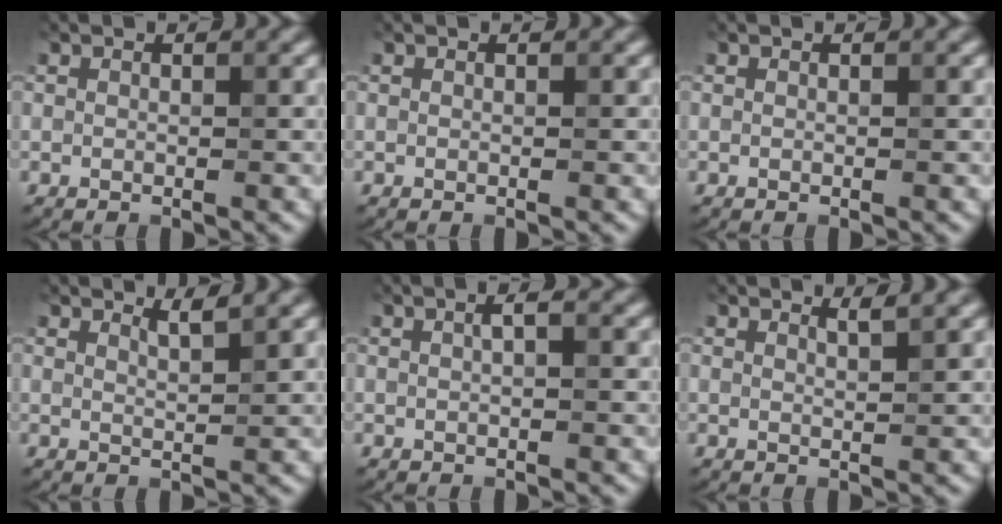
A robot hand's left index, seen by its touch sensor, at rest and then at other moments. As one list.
[{"total": 0.0}, {"total": 0.0}, {"total": 1.5, "force": [1.3, 0.3, 0.7], "torque": [-0.003, 0.002, 0.019]}, {"total": 1.0, "force": [0.2, 0.2, 1.0], "torque": [-0.020, 0.007, 0.005]}, {"total": 1.2, "force": [1.0, 0.3, 0.6], "torque": [0.001, 0.002, 0.014]}]